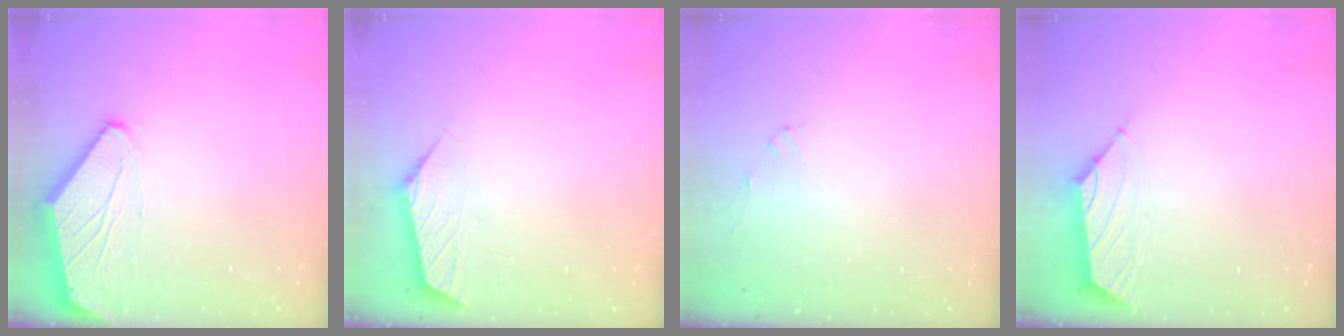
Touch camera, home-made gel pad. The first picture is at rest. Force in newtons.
{"total": 1.0, "press": 0.9, "slide": 0.4}
{"total": 0.6, "press": 0.5, "slide": 0.4}
{"total": 1.5, "press": 1.5, "slide": 0.4}